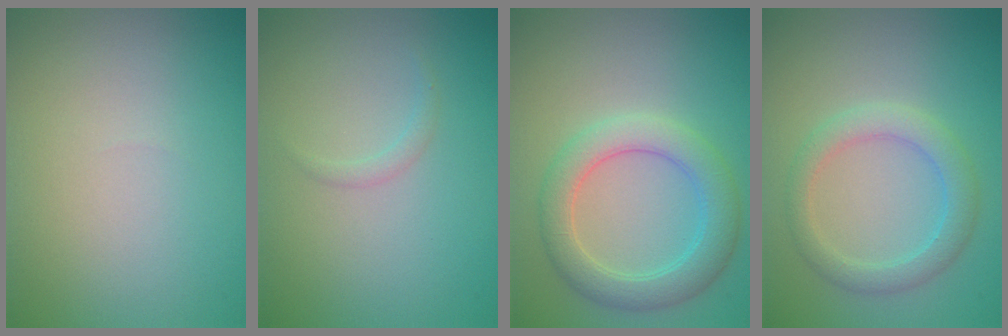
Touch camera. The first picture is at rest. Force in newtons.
{"total": 0.7, "press": 0.7, "slide": 0.0}
{"total": 4.5, "press": 4.5, "slide": 0.1}
{"total": 3.0, "press": 3.0, "slide": 0.1}